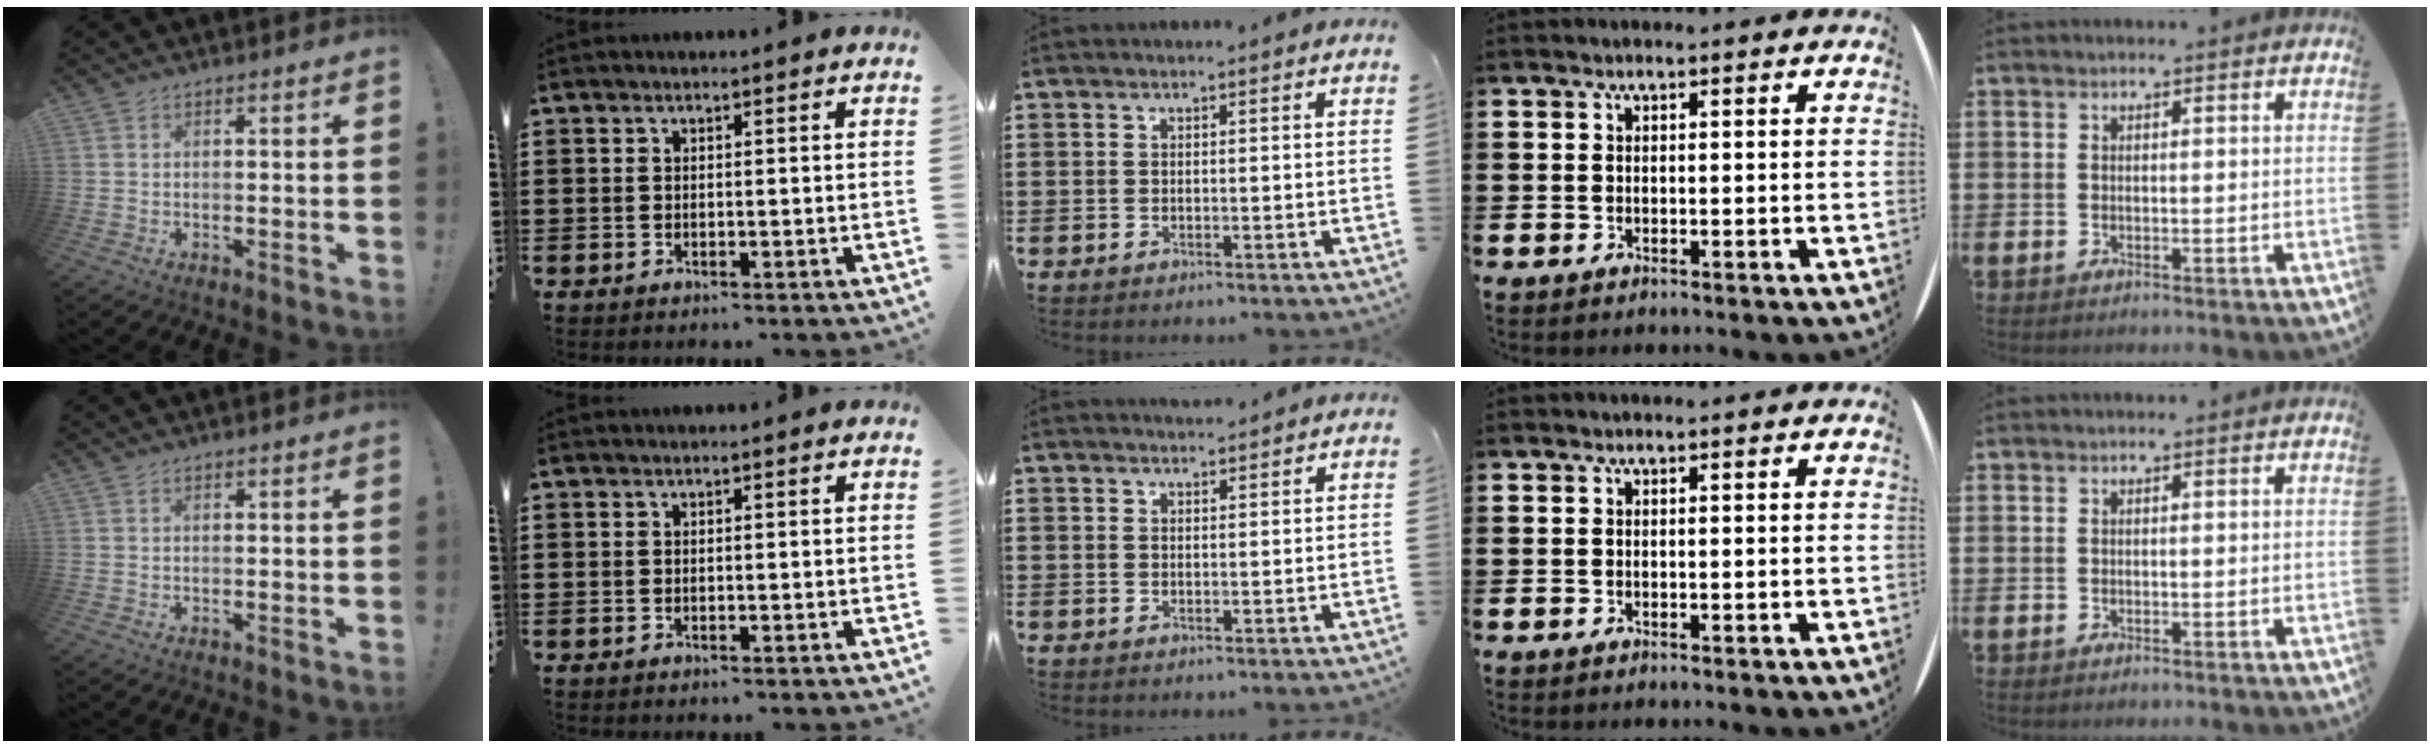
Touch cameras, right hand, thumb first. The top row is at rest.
{"middle": {"total": 1.1, "force": [1.1, 0.2, 0.0], "torque": [-0.003, -0.001, 0.022]}}